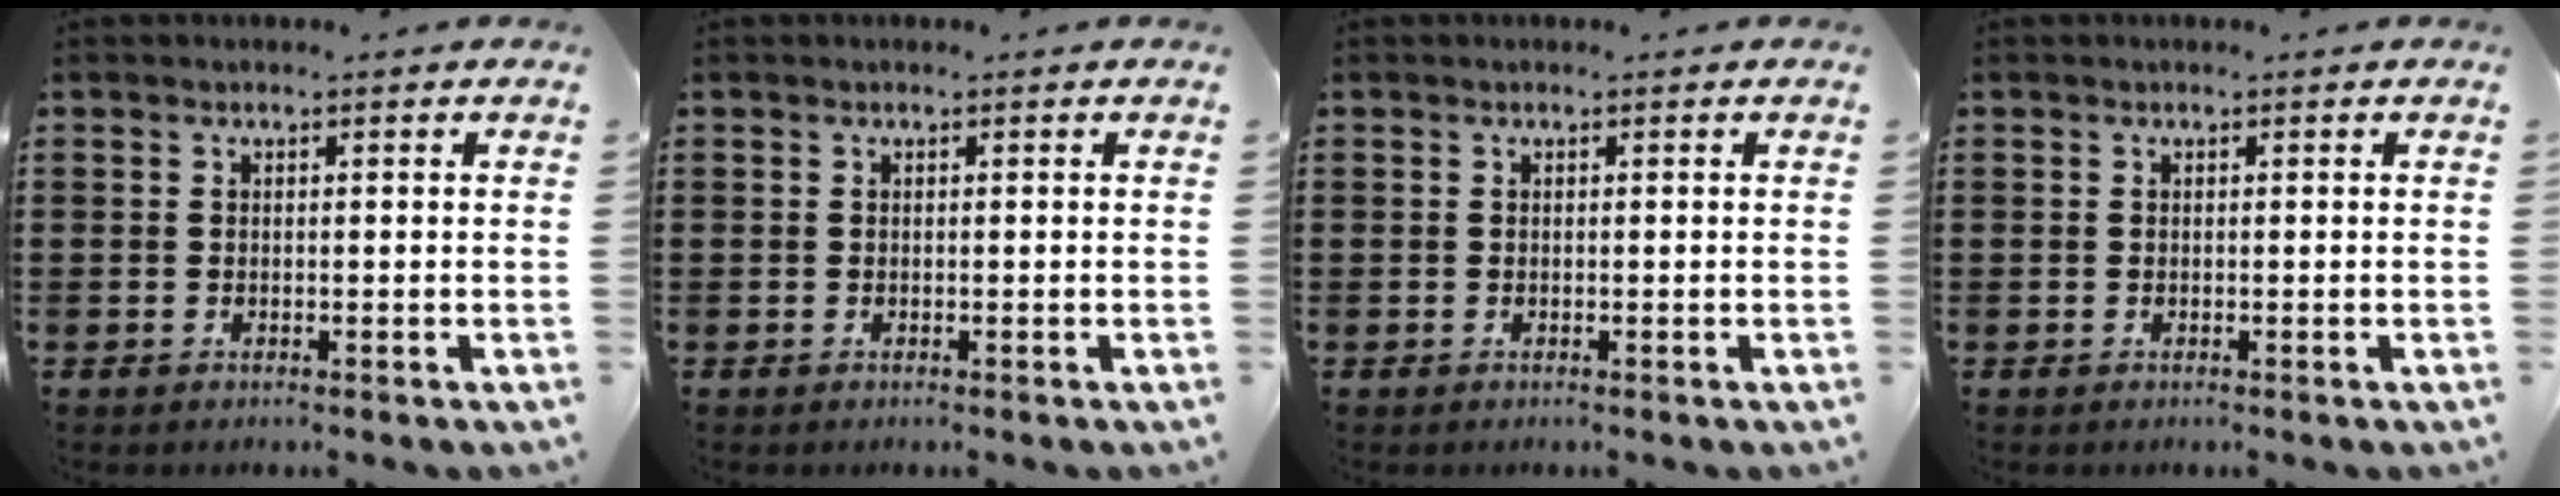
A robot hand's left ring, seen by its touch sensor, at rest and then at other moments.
{"total": 0.0}
{"total": 0.0}
{"total": 0.0}